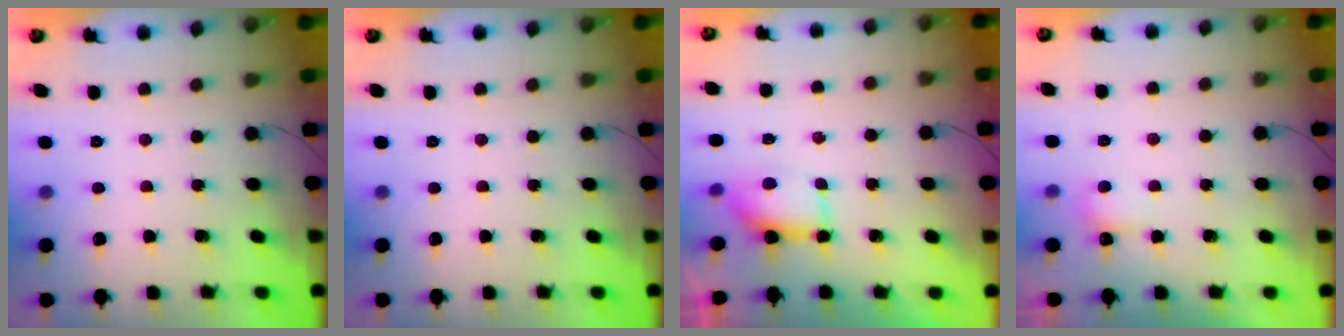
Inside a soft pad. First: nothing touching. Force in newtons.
{"total": 0.0}
{"total": 6.6, "press": 6.6, "slide": 0.2}
{"total": 3.0, "press": 3.0, "slide": 0.7}